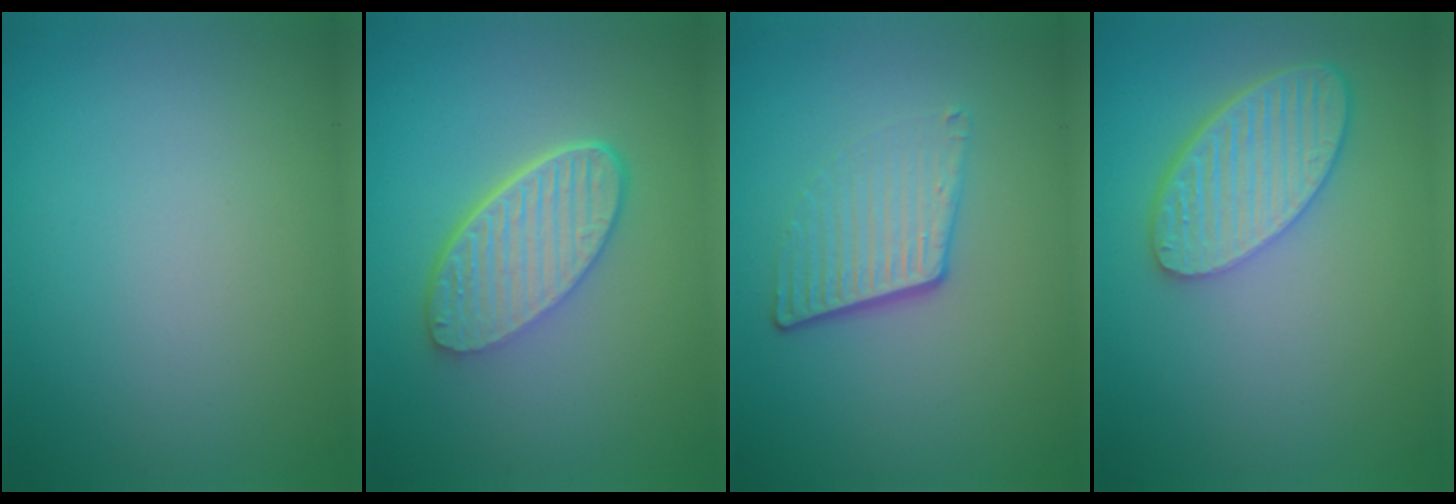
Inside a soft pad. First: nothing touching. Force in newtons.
{"total": 6.0, "press": 4.4, "slide": 4.1}
{"total": 3.8, "press": 2.6, "slide": 2.8}
{"total": 5.6, "press": 4.5, "slide": 3.3}